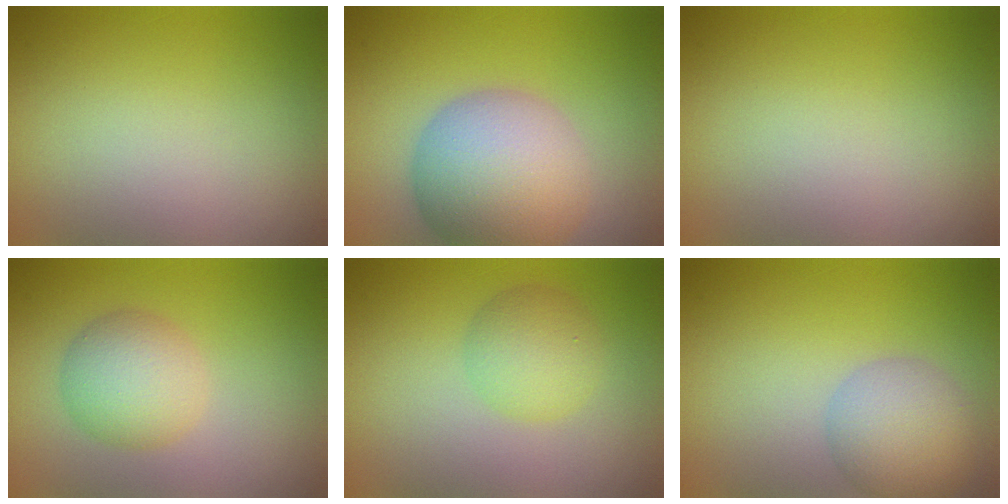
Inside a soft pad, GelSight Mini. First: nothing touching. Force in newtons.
{"total": 9.0, "press": 9.0, "slide": 0.4}
{"total": 0.0}
{"total": 3.9, "press": 3.9, "slide": 0.1}
{"total": 3.4, "press": 3.4, "slide": 0.1}
{"total": 4.9, "press": 4.9, "slide": 0.1}